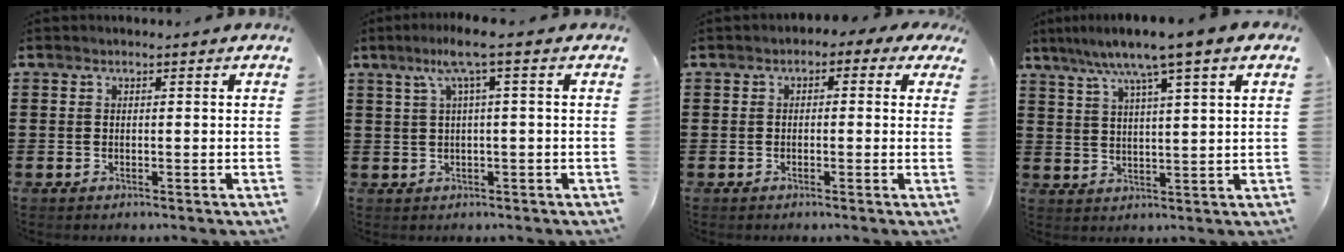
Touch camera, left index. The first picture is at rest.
{"total": 5.2, "force": [1.8, -0.2, 4.9], "torque": [-0.097, 0.003, 0.028]}
{"total": 1.3, "force": [-0.7, 0.9, 0.7], "torque": [-0.018, 0.008, -0.017]}
{"total": 7.2, "force": [5.1, -0.3, 5.2], "torque": [-0.115, -0.016, 0.083]}